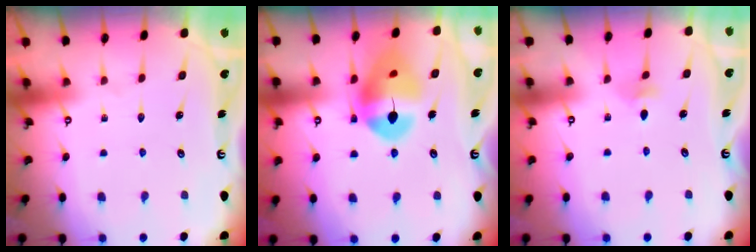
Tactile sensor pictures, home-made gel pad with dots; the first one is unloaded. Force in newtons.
{"total": 14.0, "press": 13.9, "slide": 1.5}
{"total": 3.6, "press": 3.5, "slide": 0.8}